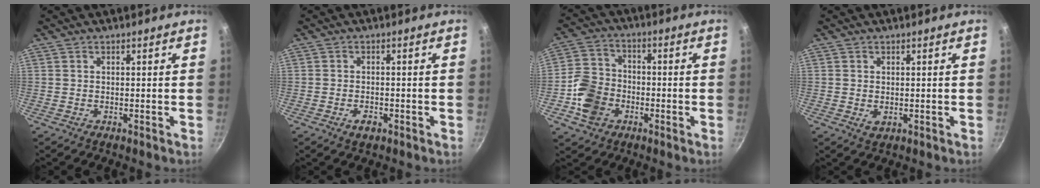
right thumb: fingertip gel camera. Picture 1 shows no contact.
{"total": 2.7, "force": [-1.3, 1.5, 1.8], "torque": [-0.029, 0.009, -0.023]}
{"total": 10.1, "force": [-3.3, 8.1, 5.0], "torque": [-0.074, 0.026, -0.074]}
{"total": 1.5, "force": [0.2, 1.1, 1.0], "torque": [-0.017, -0.004, 0.004]}